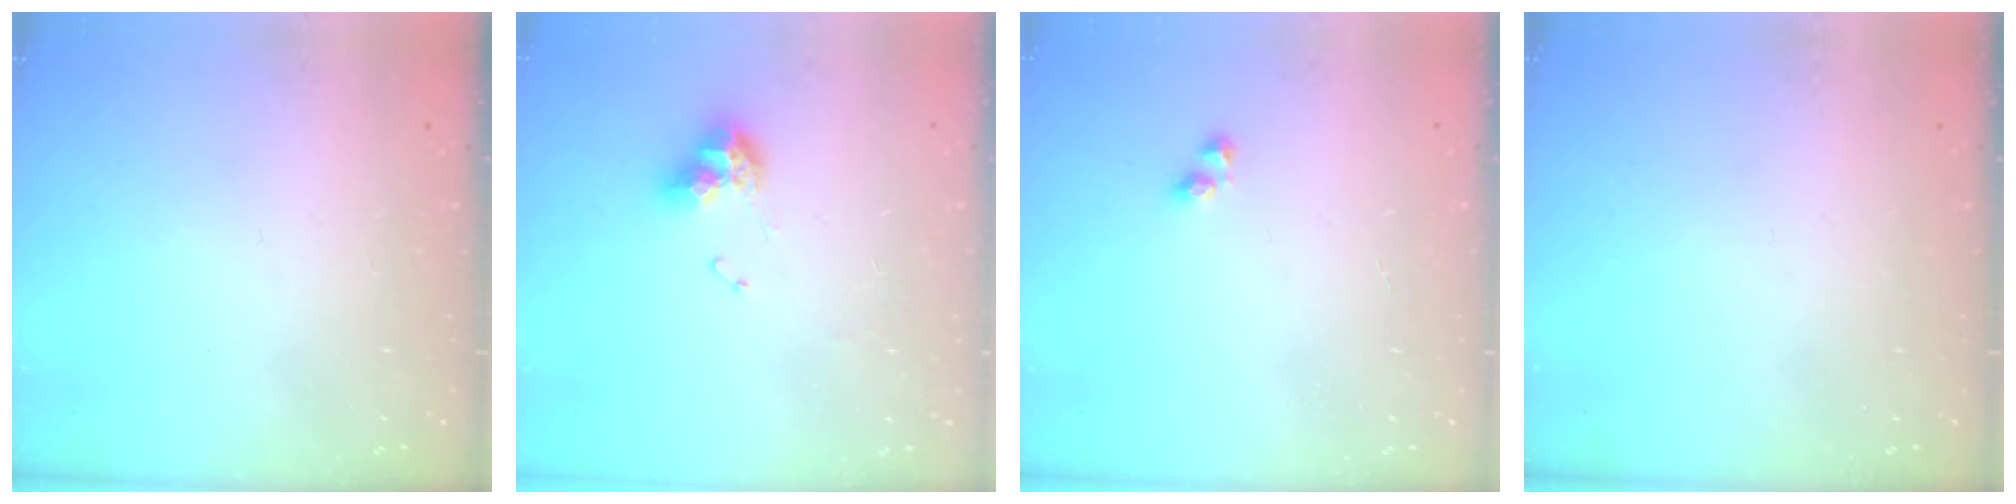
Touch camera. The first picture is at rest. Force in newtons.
{"total": 9.1, "press": 9.0, "slide": 1.0}
{"total": 2.2, "press": 1.9, "slide": 1.1}
{"total": 0.0}